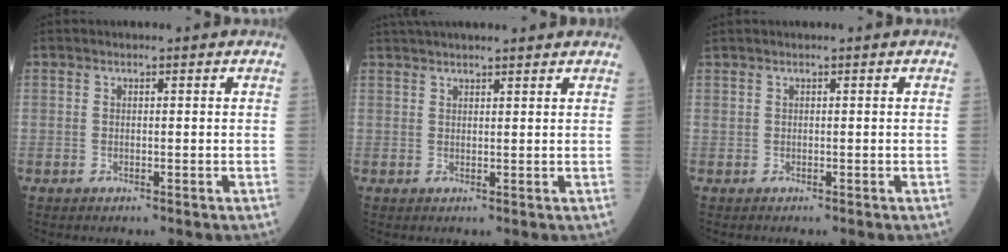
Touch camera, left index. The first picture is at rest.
{"total": 9.3, "force": [8.4, 0.6, 4.1], "torque": [-0.060, 0.031, 0.113]}
{"total": 0.0}